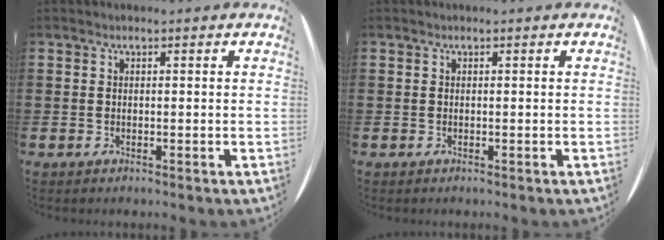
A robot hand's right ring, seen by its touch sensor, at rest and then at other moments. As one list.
[{"total": 0.0}]